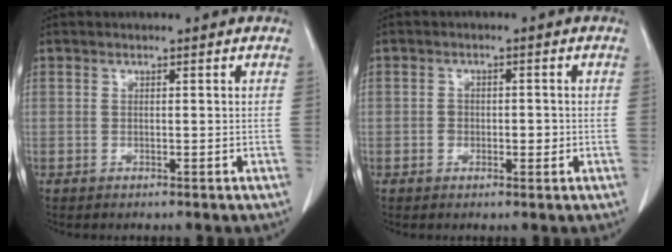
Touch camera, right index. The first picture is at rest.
{"total": 2.5, "force": [-0.5, 1.8, 1.7], "torque": [-0.023, 0.005, -0.006]}